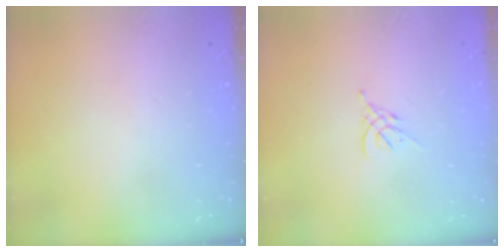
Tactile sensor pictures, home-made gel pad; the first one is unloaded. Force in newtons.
{"total": 2.6, "press": 2.5, "slide": 0.7}